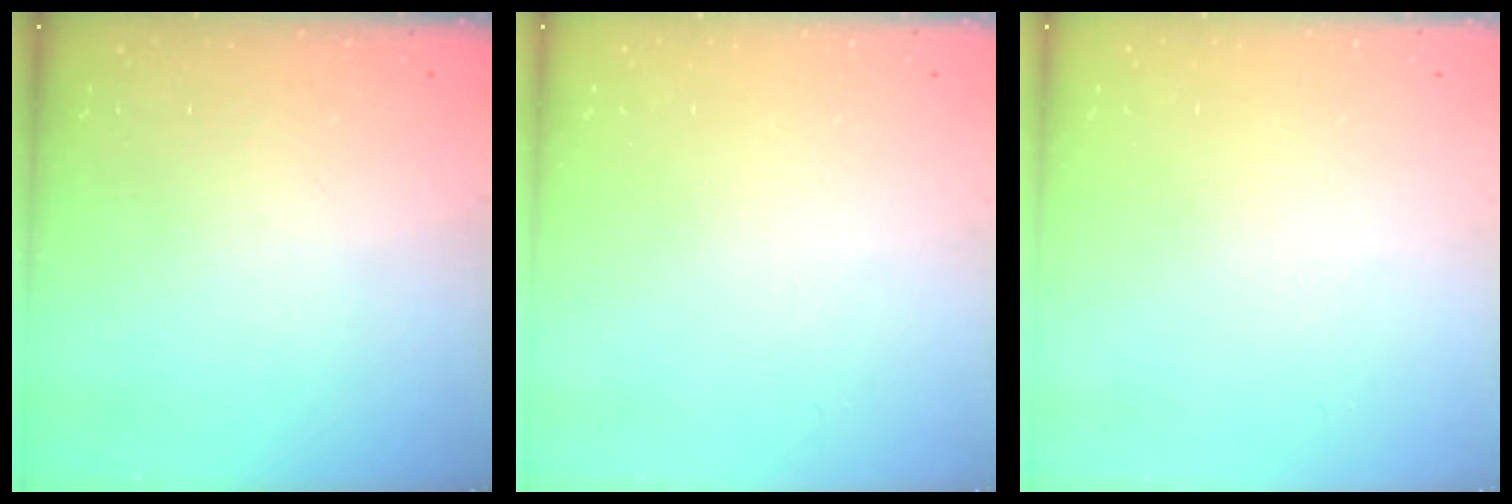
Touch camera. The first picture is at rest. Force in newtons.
{"total": 0.0}
{"total": 0.0}